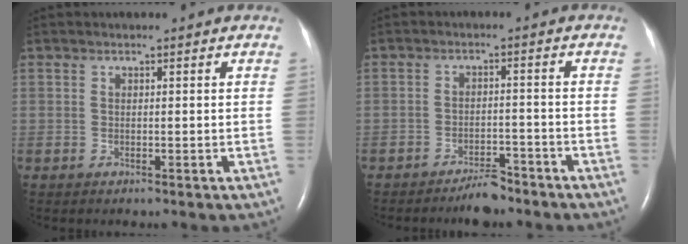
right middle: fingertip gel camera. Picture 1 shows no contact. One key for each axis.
{"total": 4.1, "fx": -3.6, "fy": 1.1, "fz": 1.6, "tx": -0.029, "ty": -0.001, "tz": -0.058}